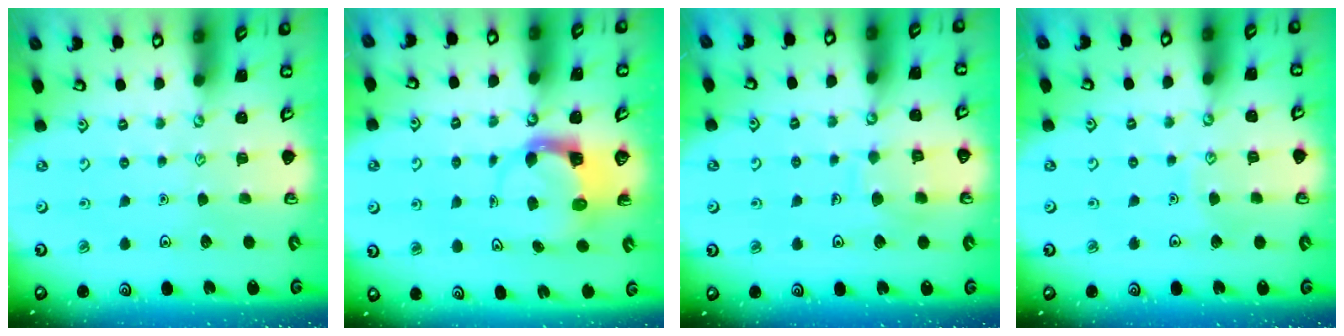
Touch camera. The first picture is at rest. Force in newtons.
{"total": 3.7, "press": 3.7, "slide": 0.6}
{"total": 7.5, "press": 7.4, "slide": 0.7}
{"total": 3.4, "press": 3.3, "slide": 0.3}